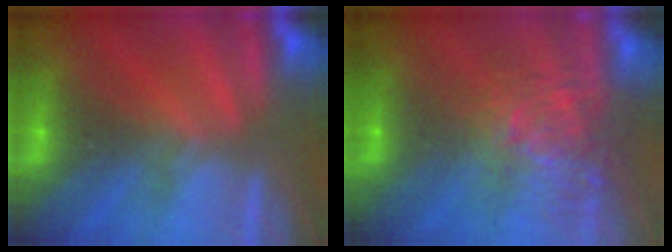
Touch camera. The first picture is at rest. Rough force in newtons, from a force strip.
{"total": 7.7}